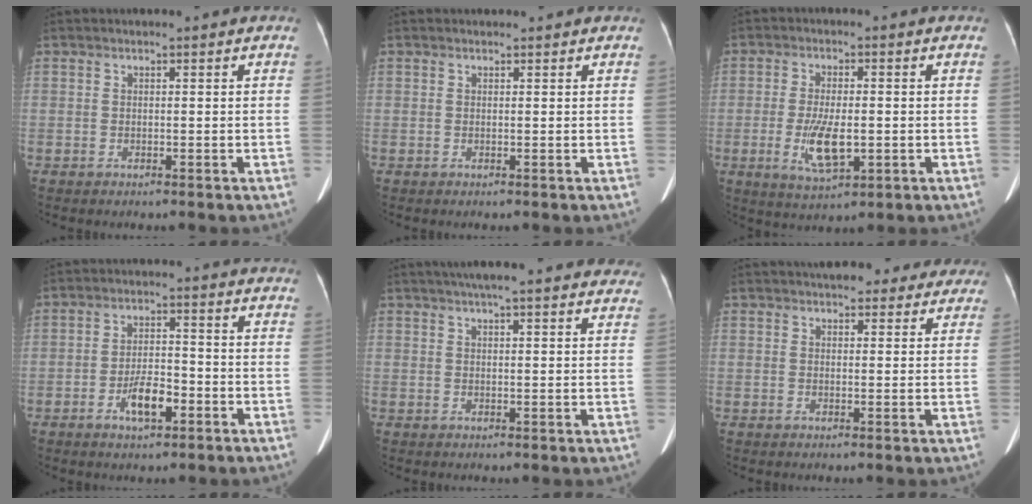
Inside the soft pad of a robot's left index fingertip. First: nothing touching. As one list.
[{"total": 0.6, "force": [0.5, 0.2, 0.0], "torque": [-0.006, 0.004, 0.008]}, {"total": 7.2, "force": [-1.6, 2.5, 6.6], "torque": [-0.132, -0.010, -0.021]}, {"total": 5.6, "force": [-2.6, 2.0, 4.5], "torque": [-0.090, 0.003, -0.044]}, {"total": 18.7, "force": [16.4, 2.6, 8.8], "torque": [-0.118, 0.038, 0.200]}, {"total": 10.8, "force": [9.3, 3.8, 4.1], "torque": [-0.028, 0.022, 0.106]}]